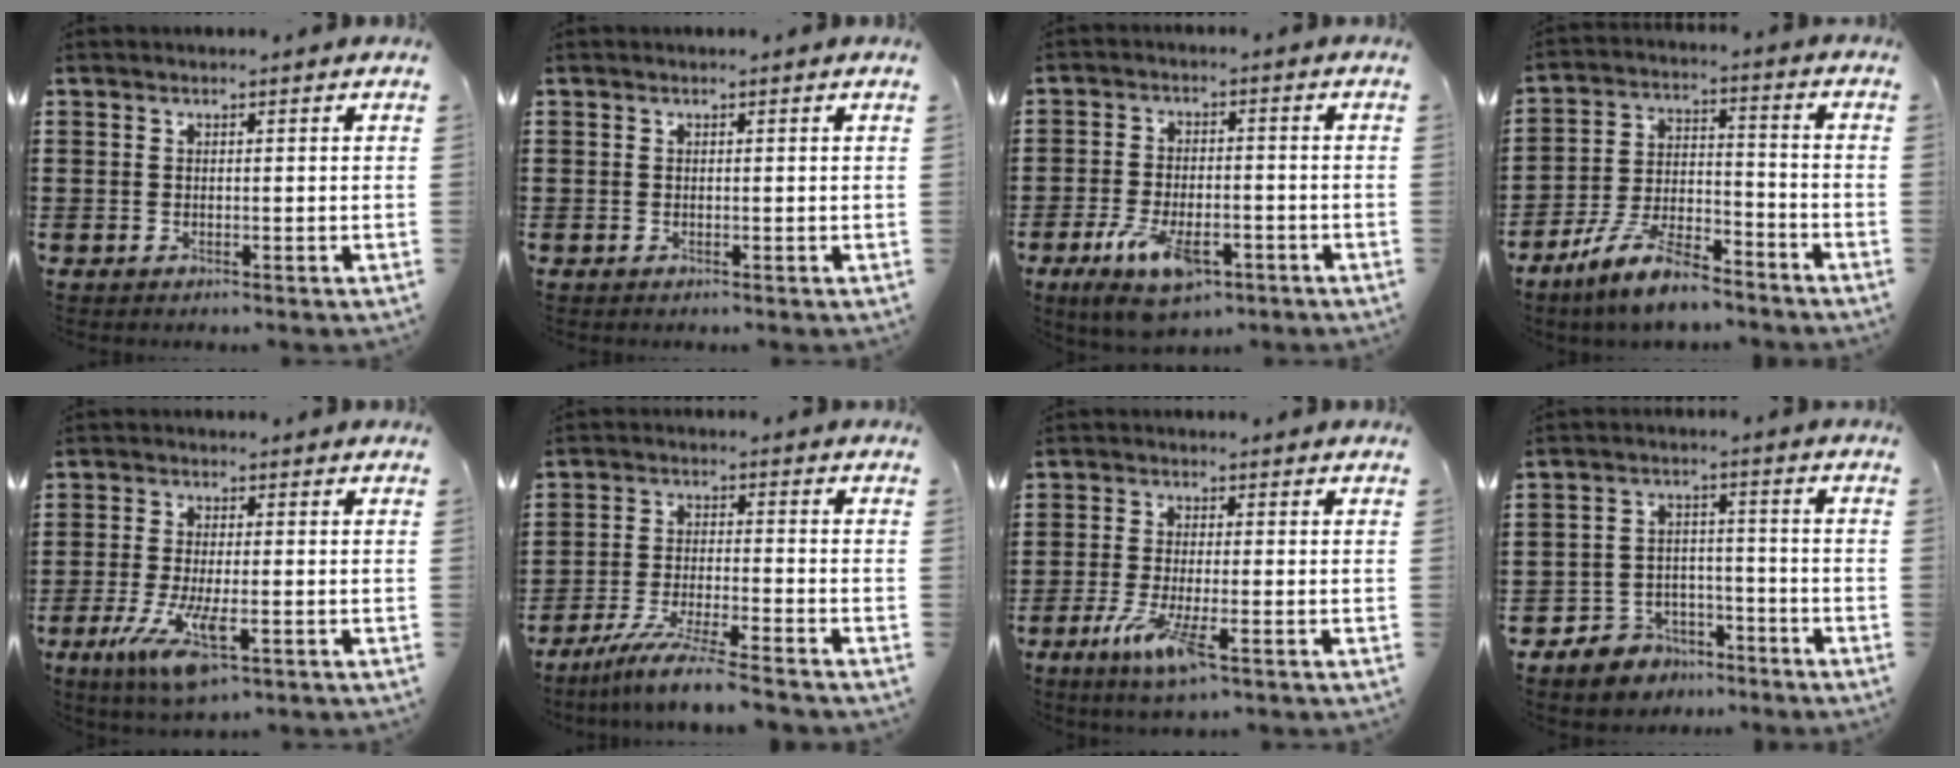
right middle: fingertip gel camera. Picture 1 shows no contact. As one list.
[{"total": 0.0}, {"total": 8.0, "force": [-4.6, 3.5, 5.7], "torque": [-0.119, -0.003, -0.082]}, {"total": 9.7, "force": [-8.0, 2.0, 5.0], "torque": [-0.111, 0.013, -0.158]}, {"total": 7.9, "force": [-3.0, 2.4, 6.9], "torque": [-0.152, -0.016, -0.052]}, {"total": 7.2, "force": [-6.2, -0.5, 3.6], "torque": [-0.071, -0.016, -0.117]}, {"total": 6.2, "force": [-2.8, 1.2, 5.4], "torque": [-0.119, -0.019, -0.051]}, {"total": 5.1, "force": [-4.6, 2.1, 0.0], "torque": [-0.014, 0.014, -0.095]}]